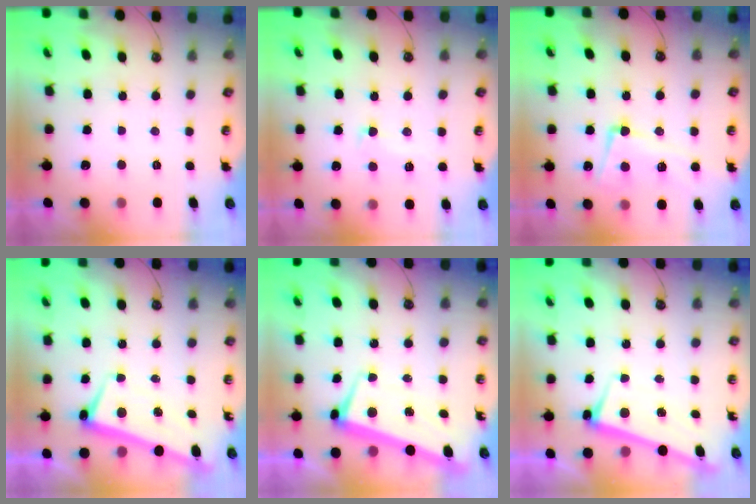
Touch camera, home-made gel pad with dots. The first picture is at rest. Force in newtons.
{"total": 1.1, "press": 0.7, "slide": 0.9}
{"total": 6.7, "press": 6.5, "slide": 1.9}
{"total": 2.6, "press": 2.6, "slide": 0.3}
{"total": 1.3, "press": 0.3, "slide": 1.3}
{"total": 2.7, "press": 2.7, "slide": 0.4}